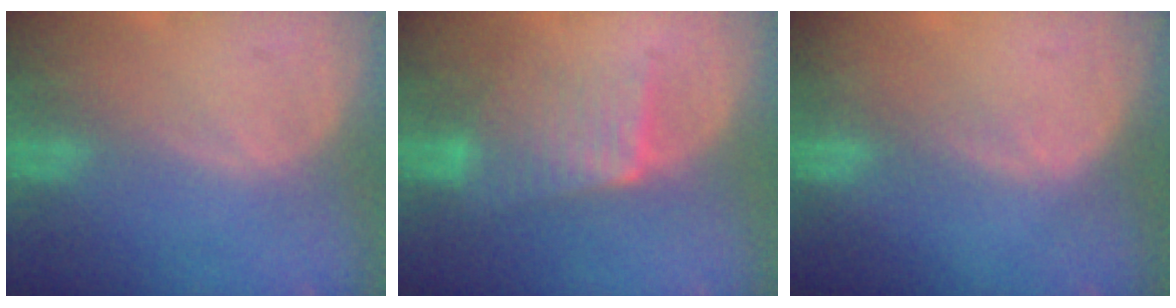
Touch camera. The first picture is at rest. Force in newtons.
{"total": 6.0, "press": 5.8, "slide": 1.7}
{"total": 1.5, "press": 1.0, "slide": 1.1}